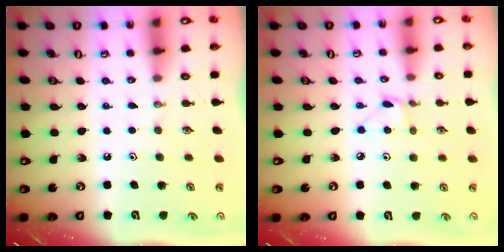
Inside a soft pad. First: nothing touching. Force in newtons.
{"total": 3.4, "press": 3.4, "slide": 0.5}